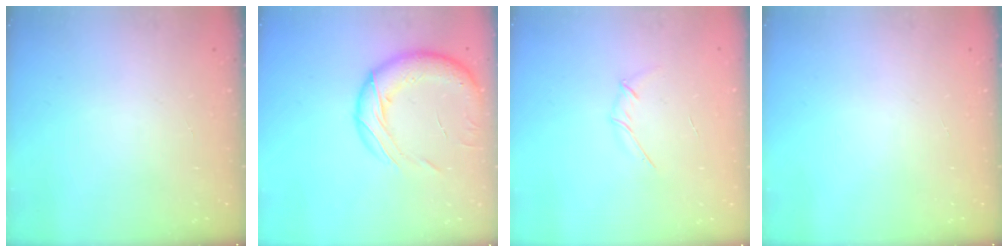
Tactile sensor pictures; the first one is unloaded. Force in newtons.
{"total": 17.5, "press": 17.1, "slide": 3.9}
{"total": 3.3, "press": 3.2, "slide": 0.9}
{"total": 0.0}